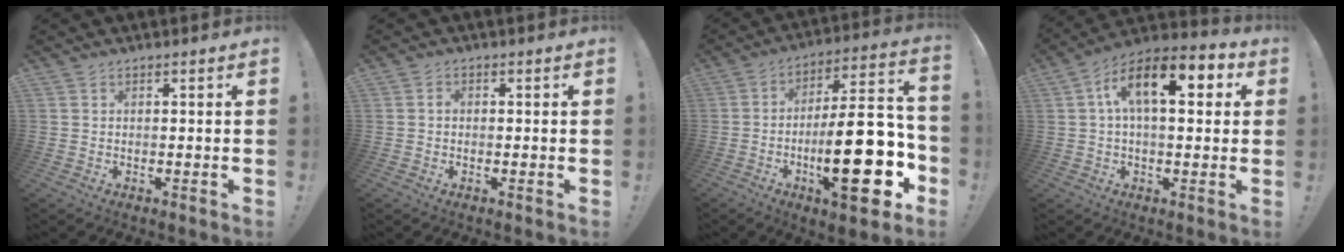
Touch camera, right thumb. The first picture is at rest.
{"total": 0.9, "force": [-0.3, 0.6, 0.6], "torque": [-0.013, 0.005, -0.005]}
{"total": 26.0, "force": [-6.5, 8.3, 23.8], "torque": [-0.370, 0.032, -0.098]}
{"total": 14.1, "force": [3.9, 6.2, 12.0], "torque": [-0.190, 0.001, 0.063]}